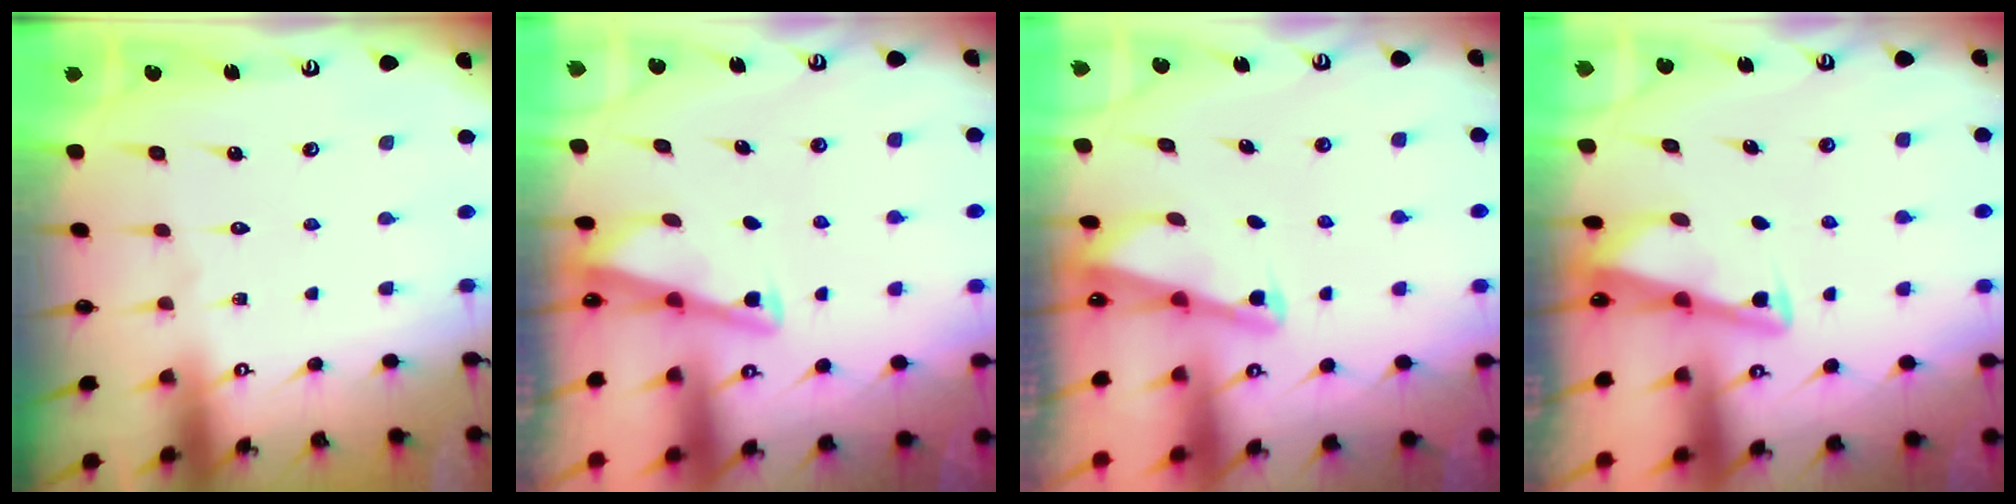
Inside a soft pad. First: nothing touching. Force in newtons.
{"total": 2.9, "press": 2.9, "slide": 0.3}
{"total": 2.0, "press": 2.0, "slide": 0.3}
{"total": 3.1, "press": 3.1, "slide": 0.3}